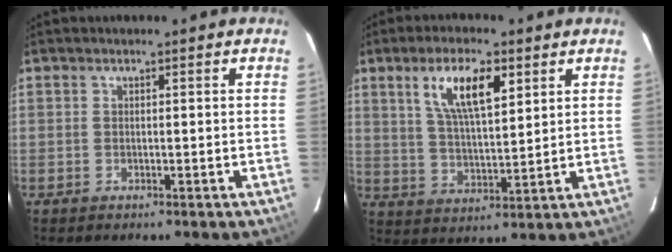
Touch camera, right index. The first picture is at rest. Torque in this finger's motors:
{"motor_torque": [0.51, 0.42, 0.43, 0.11]}